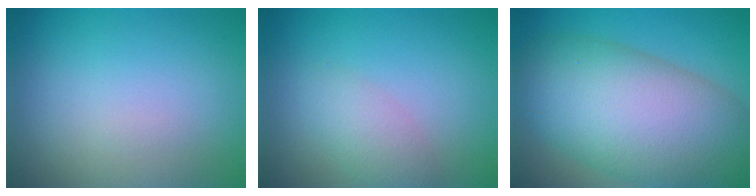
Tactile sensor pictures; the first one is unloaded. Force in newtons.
{"total": 2.2, "press": 2.2, "slide": 0.1}
{"total": 12.7, "press": 12.7, "slide": 0.8}